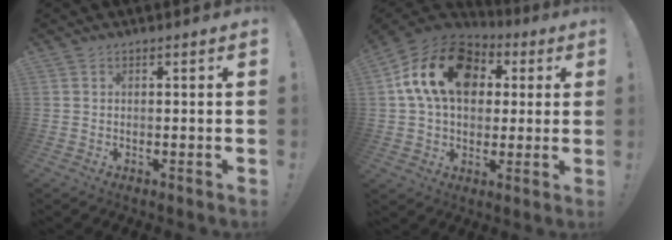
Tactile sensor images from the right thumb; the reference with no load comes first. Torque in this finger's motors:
{"motor_torque": [2.33, 2.68, 1.32, -0.05, 0.43]}